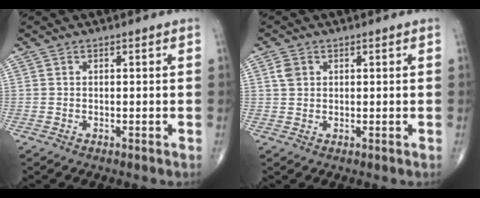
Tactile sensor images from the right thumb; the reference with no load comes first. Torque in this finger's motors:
{"motor_torque": [-0.21, 0.10, 0.26, 0.09, -0.01]}